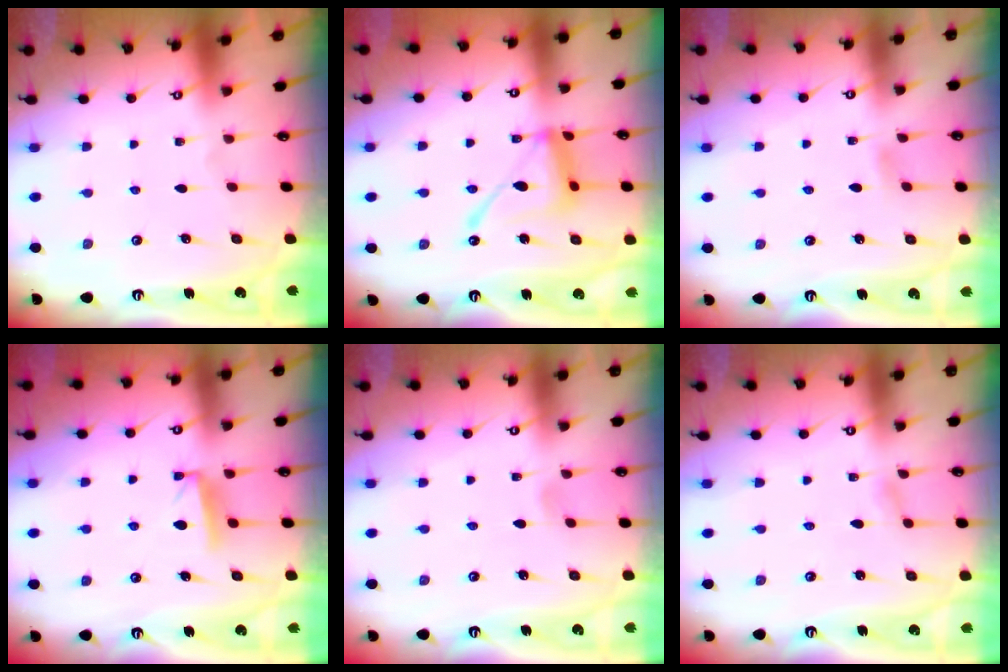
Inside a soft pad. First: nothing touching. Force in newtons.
{"total": 14.5, "press": 14.4, "slide": 1.3}
{"total": 3.5, "press": 3.4, "slide": 0.6}
{"total": 5.7, "press": 5.6, "slide": 0.8}
{"total": 2.8, "press": 2.8, "slide": 0.4}
{"total": 2.1, "press": 2.1, "slide": 0.3}